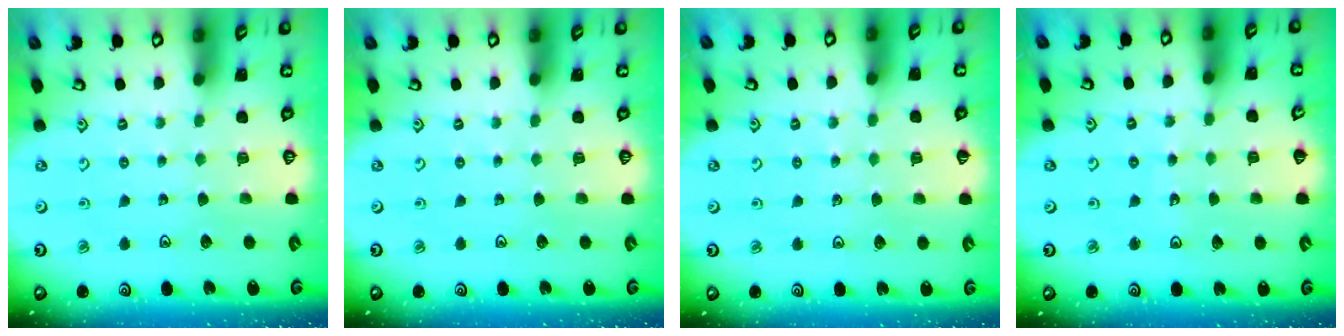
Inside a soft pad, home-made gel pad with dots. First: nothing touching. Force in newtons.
{"total": 0.0}
{"total": 2.1, "press": 2.1, "slide": 0.4}
{"total": 4.1, "press": 4.1, "slide": 0.3}